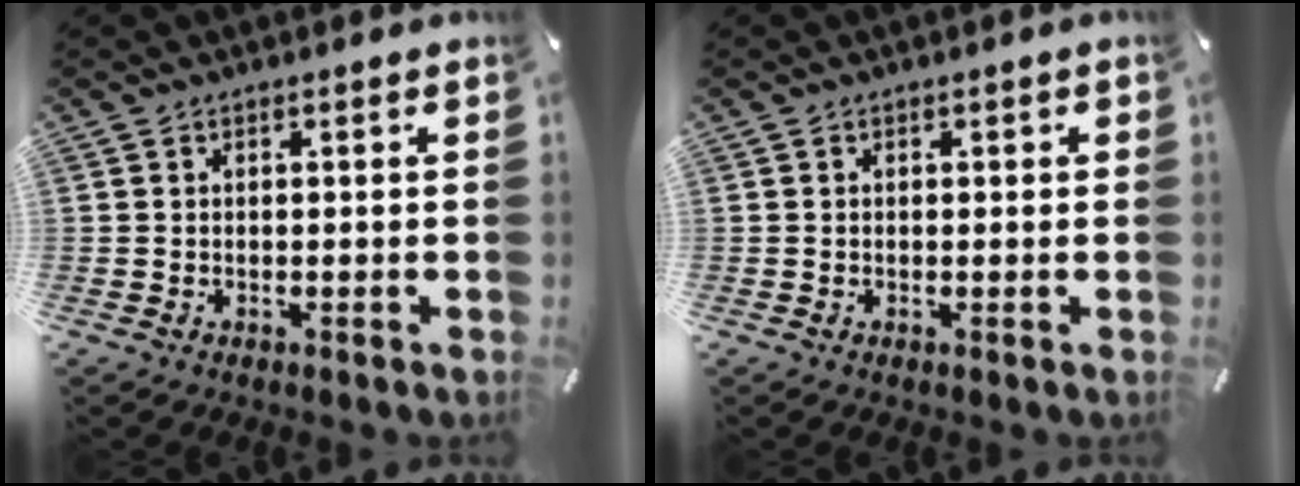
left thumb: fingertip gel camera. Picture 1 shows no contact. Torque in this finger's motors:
{"motor_torque": [-0.33, -0.30, -0.13, 0.30, -0.01]}